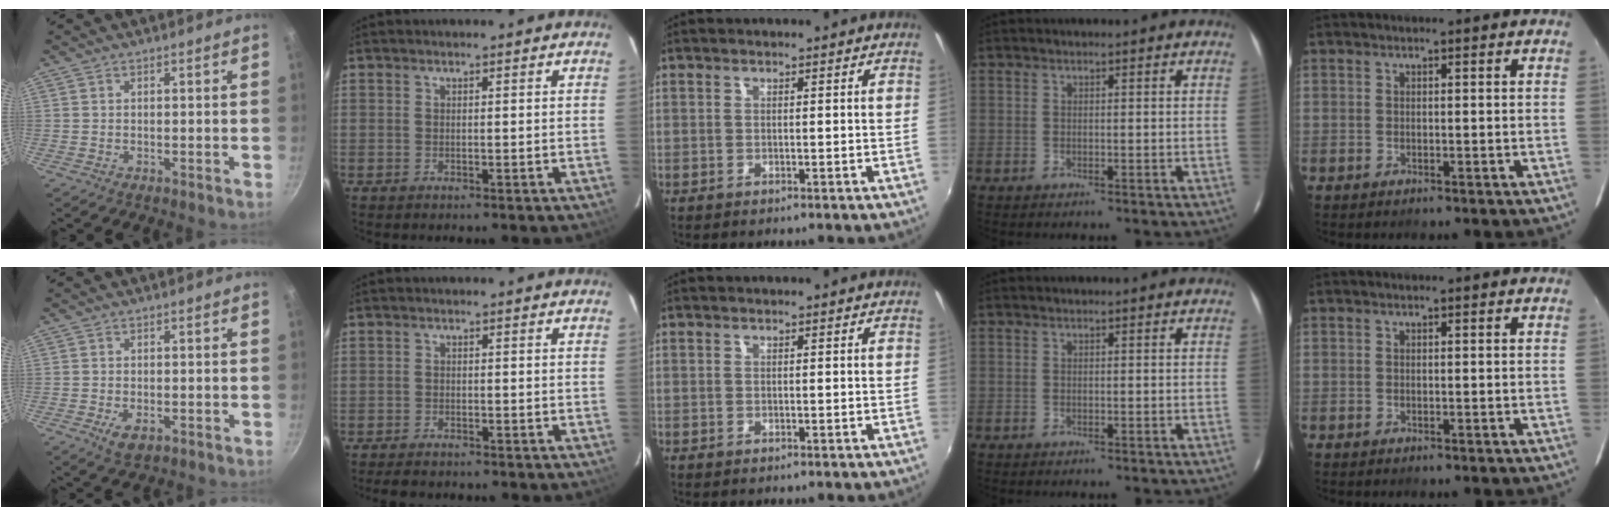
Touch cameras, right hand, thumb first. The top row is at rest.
{"thumb": {"total": 3.7, "force": [-1.3, 2.0, 2.8], "torque": [-0.042, 0.000, -0.018]}, "index": {"total": 3.8, "force": [-3.4, 1.1, 1.3], "torque": [-0.034, -0.006, -0.053]}}